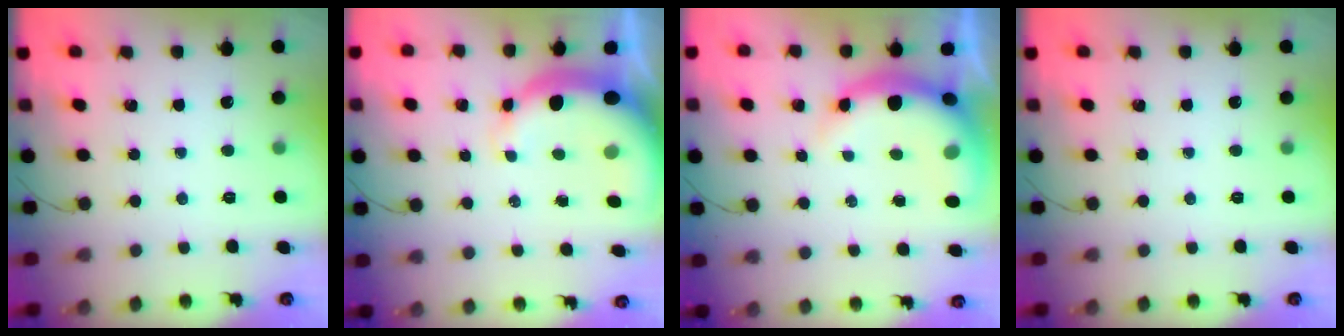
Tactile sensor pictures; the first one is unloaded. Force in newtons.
{"total": 9.1, "press": 8.7, "slide": 2.4}
{"total": 10.5, "press": 10.1, "slide": 2.7}
{"total": 0.0}